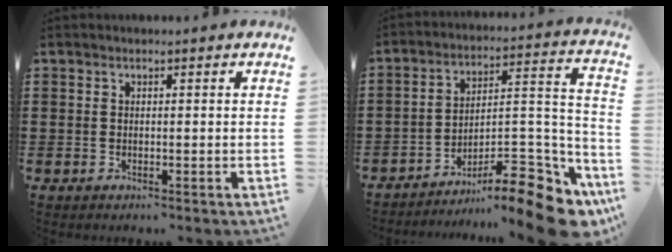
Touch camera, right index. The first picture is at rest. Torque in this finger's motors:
{"motor_torque": [1.71, -0.43, 0.44, 0.01]}